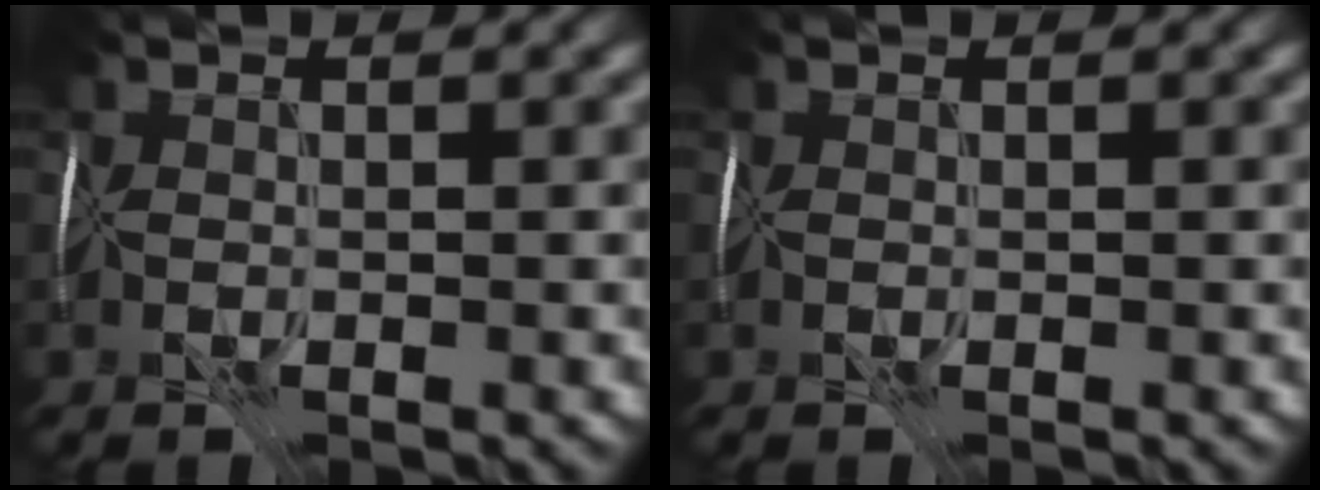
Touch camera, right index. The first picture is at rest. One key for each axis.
{"total": 0.0}